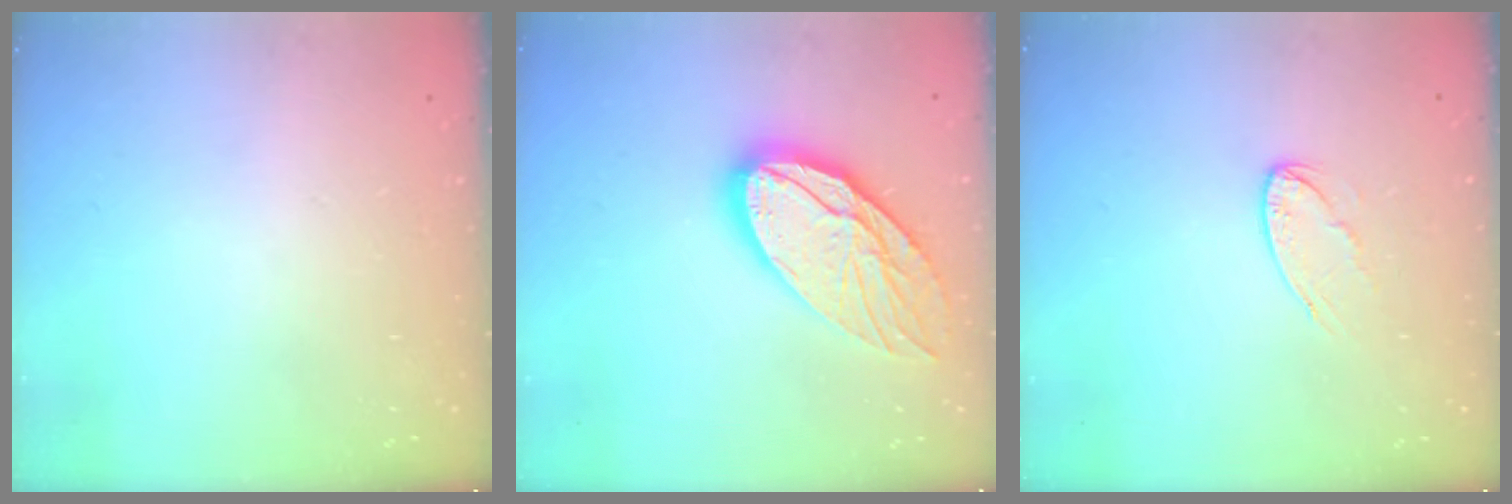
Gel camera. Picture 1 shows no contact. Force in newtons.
{"total": 19.9, "press": 19.8, "slide": 1.8}
{"total": 7.3, "press": 7.3, "slide": 0.2}